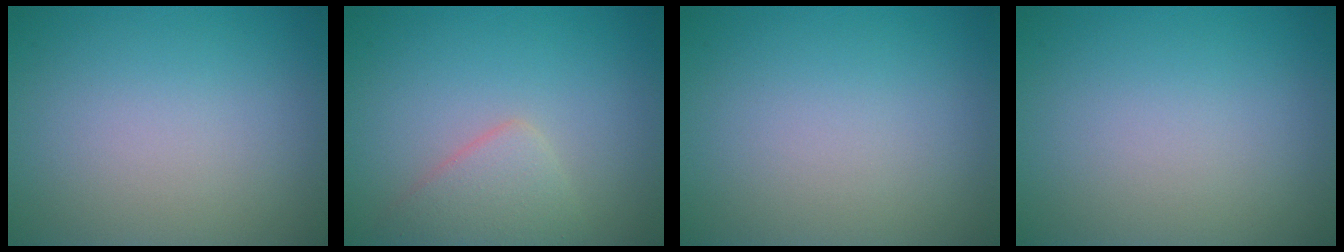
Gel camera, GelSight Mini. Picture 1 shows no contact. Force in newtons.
{"total": 2.7, "press": 2.7, "slide": 0.0}
{"total": 0.0}
{"total": 0.0}